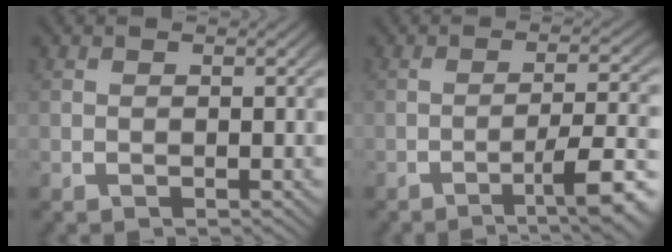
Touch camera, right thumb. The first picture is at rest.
{"total": 6.2, "force": [-2.6, 1.9, 5.3], "torque": [-0.078, -0.004, -0.038]}